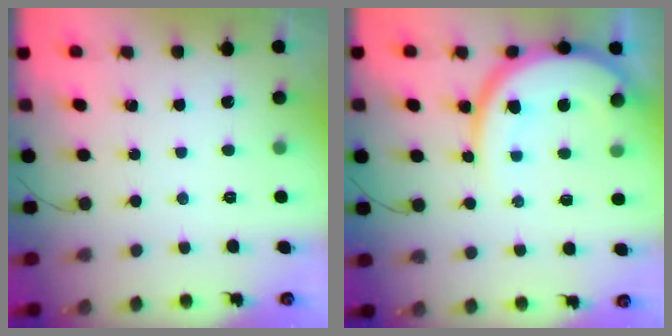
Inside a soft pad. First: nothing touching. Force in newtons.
{"total": 13.4, "press": 13.3, "slide": 1.3}